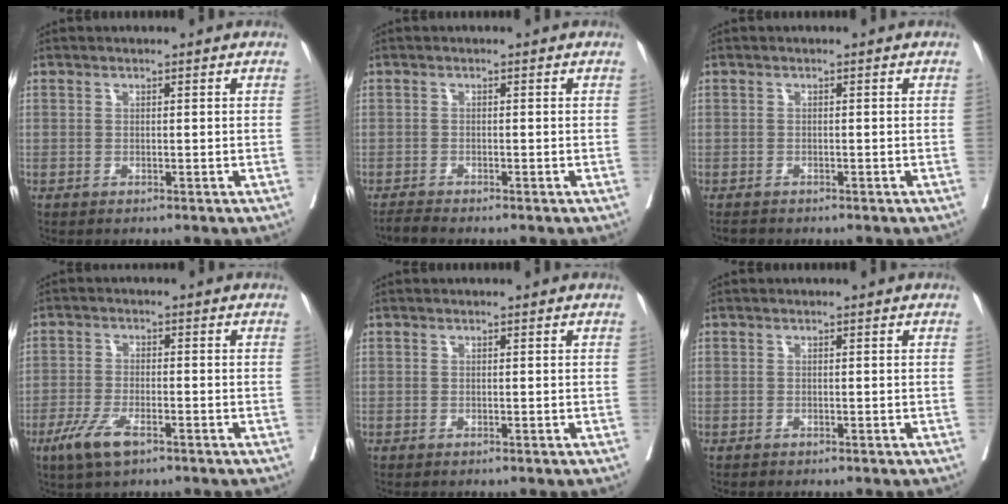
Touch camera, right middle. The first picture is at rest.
{"total": 1.2, "force": [-1.1, -0.4, 0.1], "torque": [-0.008, -0.006, -0.024]}
{"total": 0.9, "force": [-0.9, 0.3, 0.2], "torque": [-0.008, -0.003, -0.014]}
{"total": 5.6, "force": [-3.3, 1.5, 4.3], "torque": [-0.091, -0.009, -0.058]}
{"total": 0.0}
{"total": 0.0}